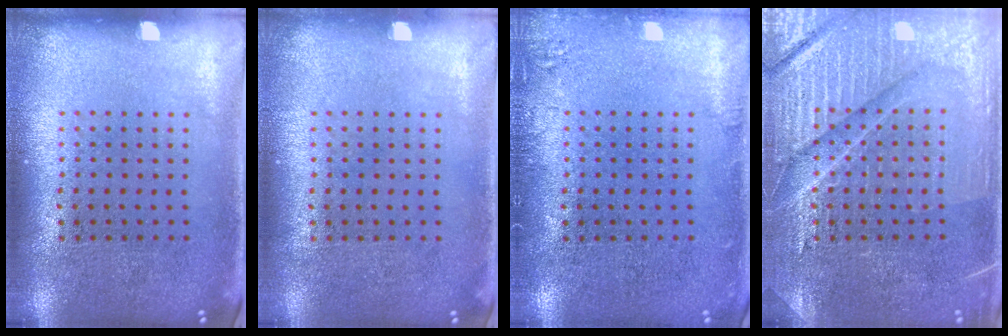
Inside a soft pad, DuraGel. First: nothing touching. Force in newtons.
{"total": 0.0}
{"total": 1.5, "press": 1.4, "slide": 0.3}
{"total": 4.3, "press": 4.2, "slide": 0.8}